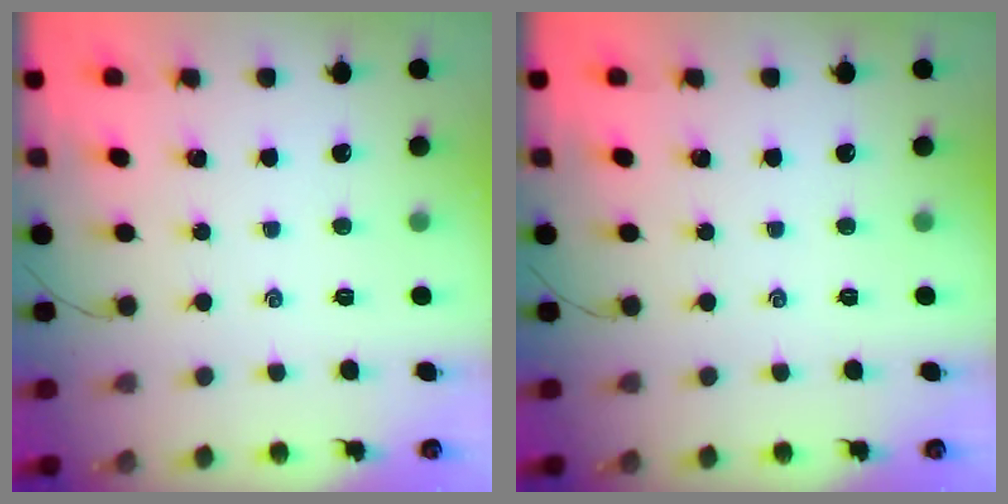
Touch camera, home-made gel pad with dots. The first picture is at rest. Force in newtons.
{"total": 0.0}